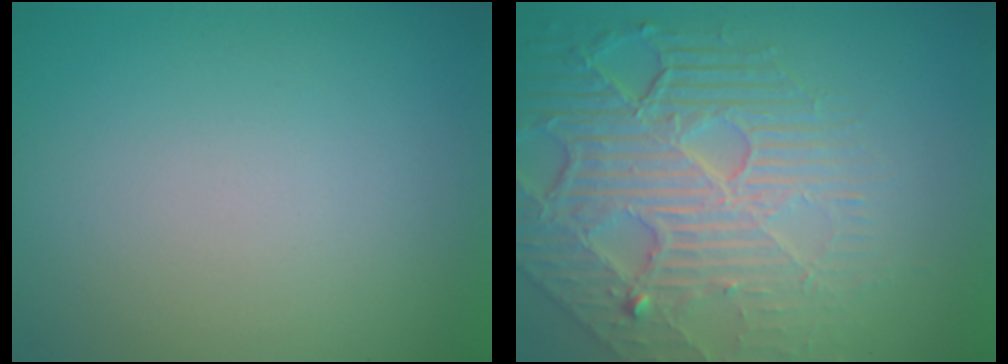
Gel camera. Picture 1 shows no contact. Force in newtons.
{"total": 8.6, "press": 5.8, "slide": 6.4}